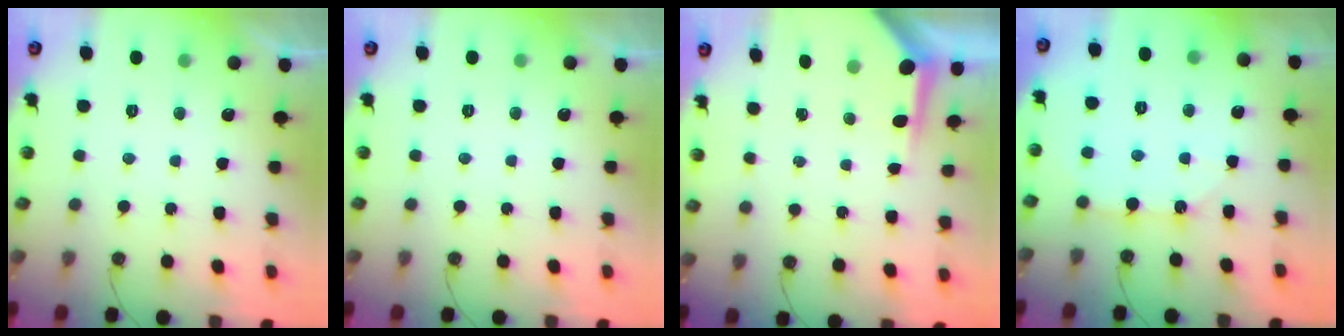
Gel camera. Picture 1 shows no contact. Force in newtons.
{"total": 0.0}
{"total": 4.0, "press": 4.0, "slide": 0.3}
{"total": 9.1, "press": 9.1, "slide": 0.9}